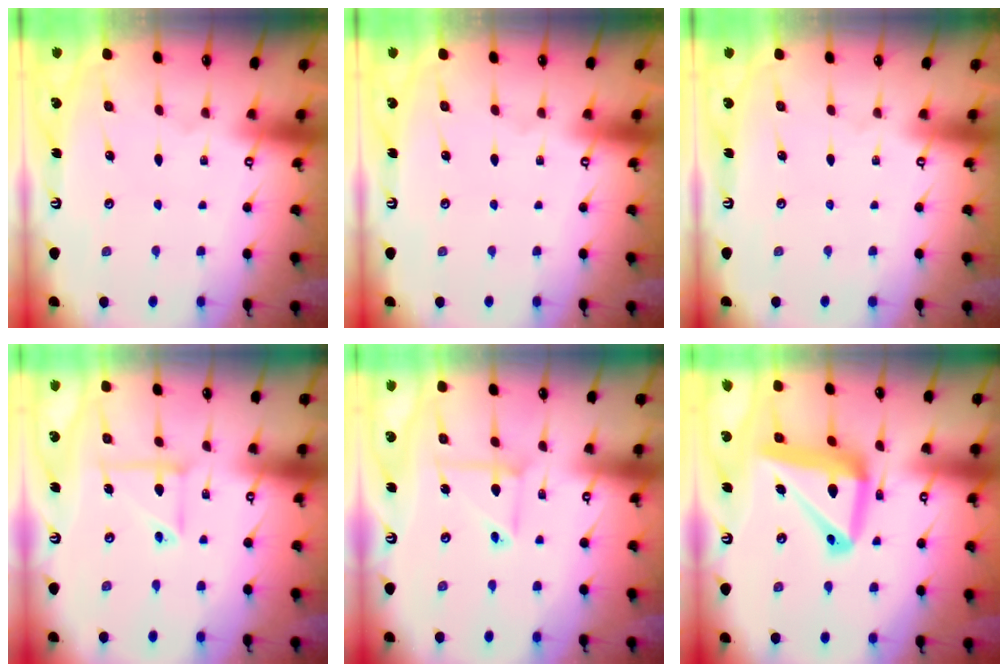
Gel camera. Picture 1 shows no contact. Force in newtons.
{"total": 0.0}
{"total": 0.0}
{"total": 6.0, "press": 6.0, "slide": 0.5}
{"total": 6.2, "press": 6.2, "slide": 0.6}
{"total": 18.0, "press": 17.9, "slide": 2.1}